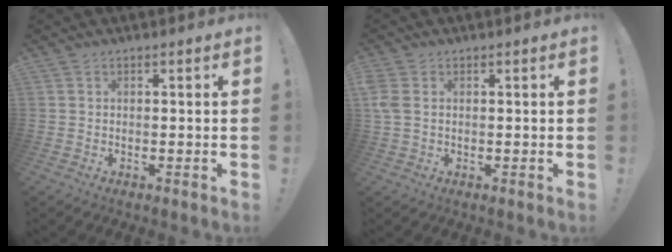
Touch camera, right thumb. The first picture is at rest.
{"total": 3.5, "force": [0.7, 2.4, 2.5], "torque": [-0.067, 0.004, 0.014]}